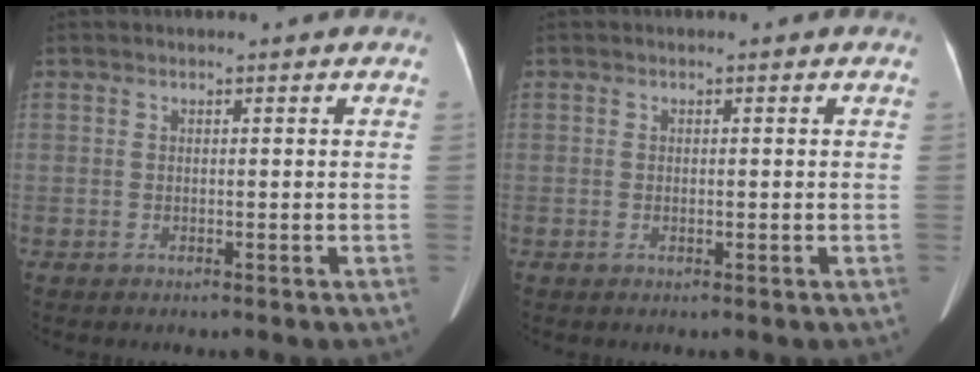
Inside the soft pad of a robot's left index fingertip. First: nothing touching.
{"total": 0.6, "force": [-0.2, 0.3, 0.5], "torque": [-0.011, -0.001, -0.004]}